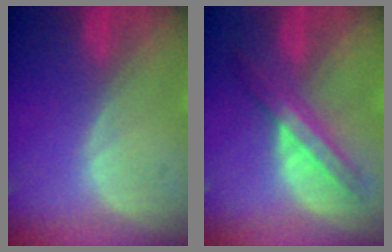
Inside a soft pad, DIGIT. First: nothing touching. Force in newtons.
{"total": 7.1, "press": 6.0, "slide": 3.9}